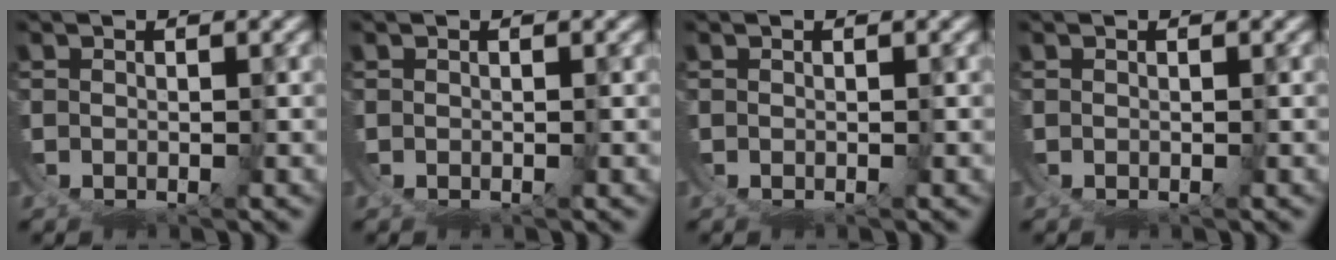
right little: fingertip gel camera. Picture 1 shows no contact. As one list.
[{"total": 0.0}, {"total": 0.0}, {"total": 0.0}]